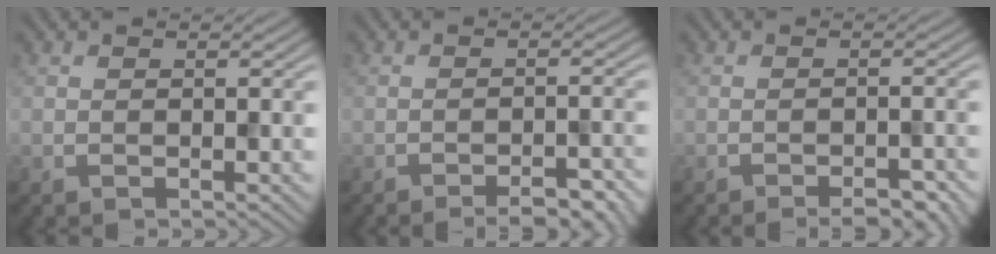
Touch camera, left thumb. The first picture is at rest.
{"total": 4.2, "force": [-3.2, 0.7, 2.7], "torque": [-0.045, 0.011, -0.041]}
{"total": 3.5, "force": [-2.6, 0.6, 2.1], "torque": [-0.037, 0.005, -0.032]}